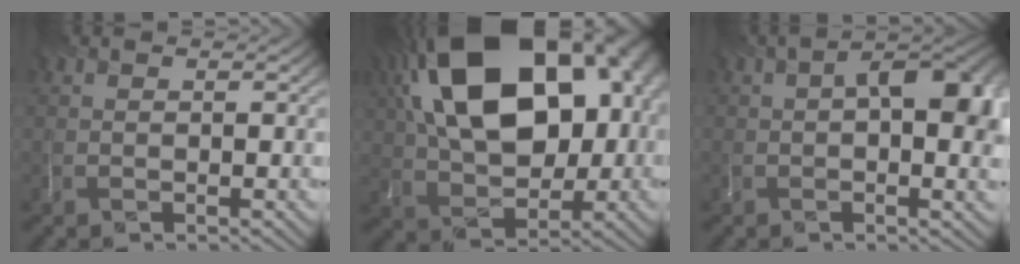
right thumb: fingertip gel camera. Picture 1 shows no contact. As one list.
[{"total": 21.7, "force": [5.7, 13.9, 15.6], "torque": [-0.289, 0.050, 0.105]}, {"total": 9.1, "force": [1.5, 4.7, 7.7], "torque": [-0.097, -0.004, 0.027]}]